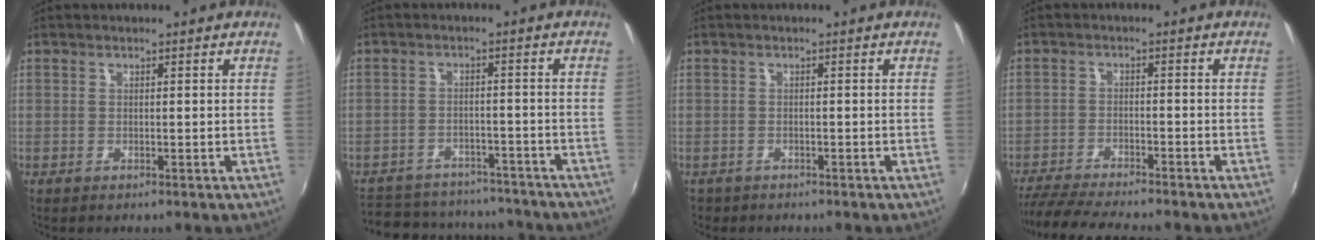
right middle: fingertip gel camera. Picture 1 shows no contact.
{"total": 19.2, "force": [-16.3, 7.6, 6.6], "torque": [-0.151, 0.015, -0.213]}
{"total": 2.0, "force": [-1.4, 1.3, 0.4], "torque": [-0.013, -0.005, -0.022]}
{"total": 11.0, "force": [-9.9, 0.8, 4.7], "torque": [-0.114, -0.022, -0.165]}